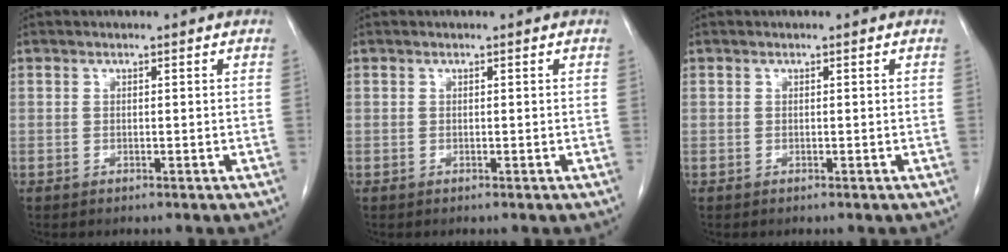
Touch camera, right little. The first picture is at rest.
{"total": 0.0}
{"total": 0.0}